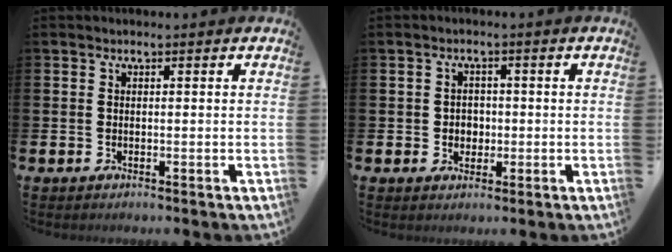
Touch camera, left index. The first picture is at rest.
{"total": 2.2, "force": [0.0, 2.1, 0.7], "torque": [-0.001, 0.001, -0.008]}